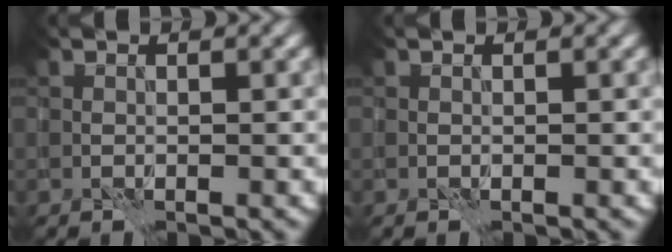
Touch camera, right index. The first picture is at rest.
{"total": 0.0}